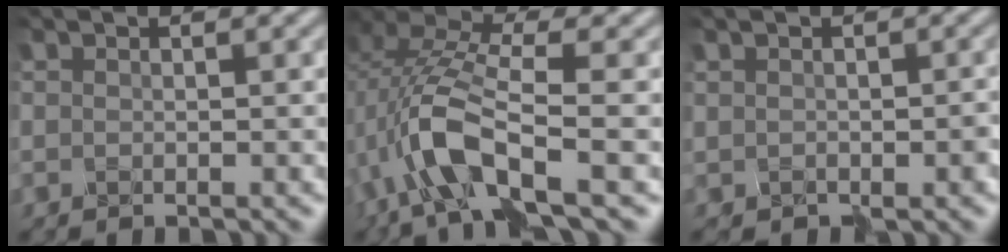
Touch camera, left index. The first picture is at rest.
{"total": 6.2, "force": [-1.8, 2.6, 5.3], "torque": [-0.132, 0.015, -0.052]}
{"total": 1.8, "force": [0.3, 1.6, 0.7], "torque": [0.000, 0.001, -0.004]}